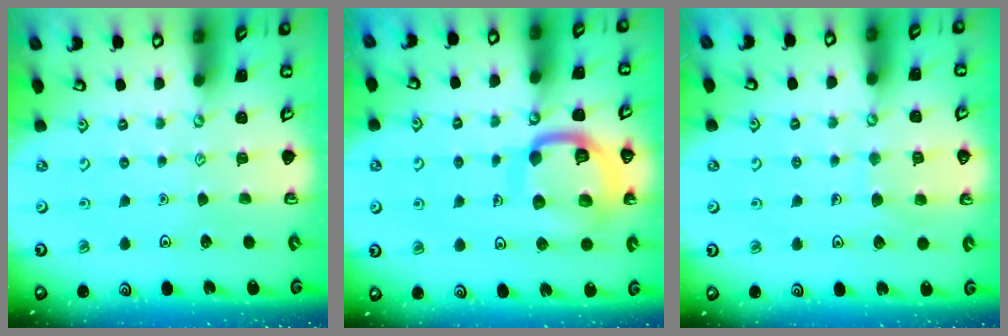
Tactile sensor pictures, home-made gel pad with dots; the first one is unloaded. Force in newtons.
{"total": 15.0, "press": 14.9, "slide": 1.6}
{"total": 5.6, "press": 5.5, "slide": 0.4}